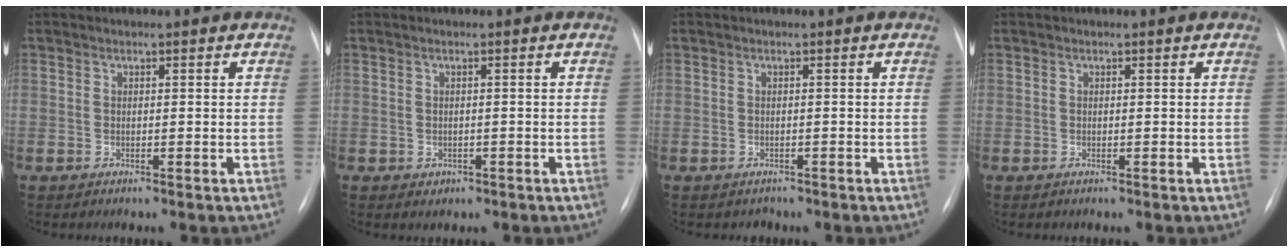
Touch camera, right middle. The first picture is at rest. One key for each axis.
{"total": 1.2, "fx": -0.5, "fy": 1.1, "fz": 0.3, "tx": -0.002, "ty": 0.003, "tz": -0.002}
{"total": 1.0, "fx": -0.8, "fy": 0.6, "fz": -0.1, "tx": -0.002, "ty": 0.001, "tz": -0.010}
{"total": 0.0}